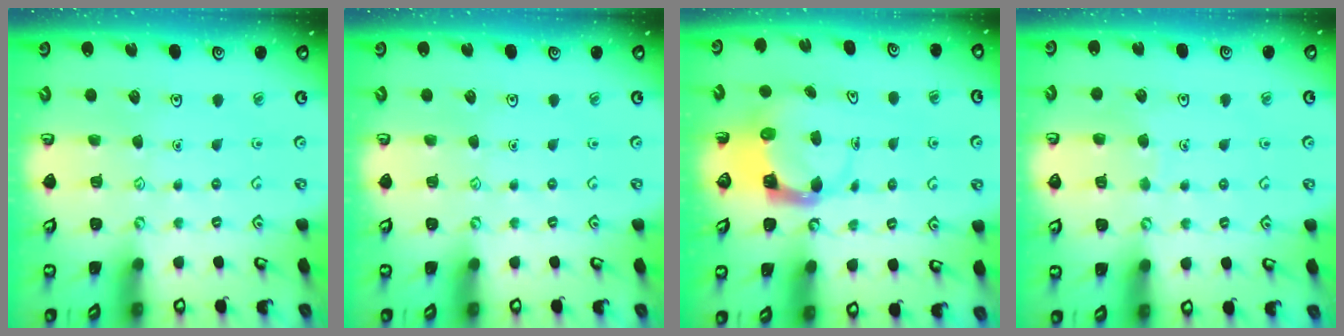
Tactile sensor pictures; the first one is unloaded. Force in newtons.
{"total": 0.0}
{"total": 3.7, "press": 3.6, "slide": 0.5}
{"total": 3.5, "press": 3.5, "slide": 0.2}